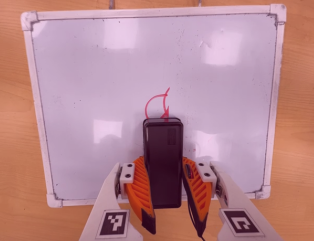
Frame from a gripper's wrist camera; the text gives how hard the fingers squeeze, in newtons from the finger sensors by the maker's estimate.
{"total": 8.3, "left": 7.4, "right": 9.2}